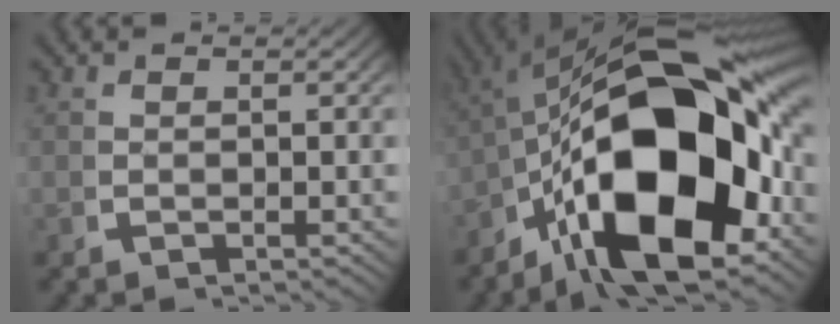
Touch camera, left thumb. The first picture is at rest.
{"total": 27.3, "force": [-2.6, 15.4, 22.4], "torque": [-0.367, -0.048, -0.023]}